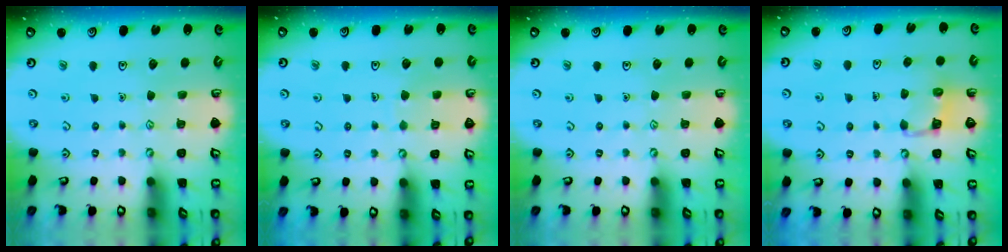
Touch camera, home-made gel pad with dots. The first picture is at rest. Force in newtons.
{"total": 3.9, "press": 3.9, "slide": 0.4}
{"total": 0.0}
{"total": 3.3, "press": 3.3, "slide": 0.3}